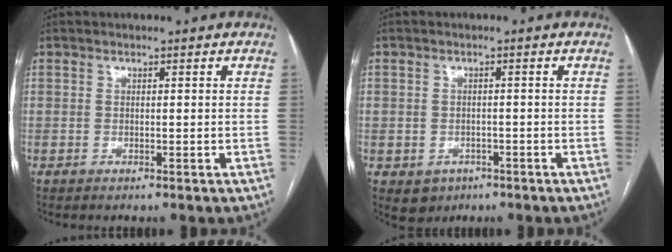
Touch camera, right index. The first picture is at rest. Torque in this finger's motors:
{"motor_torque": [-0.59, 0.00, -1.05, -0.21]}